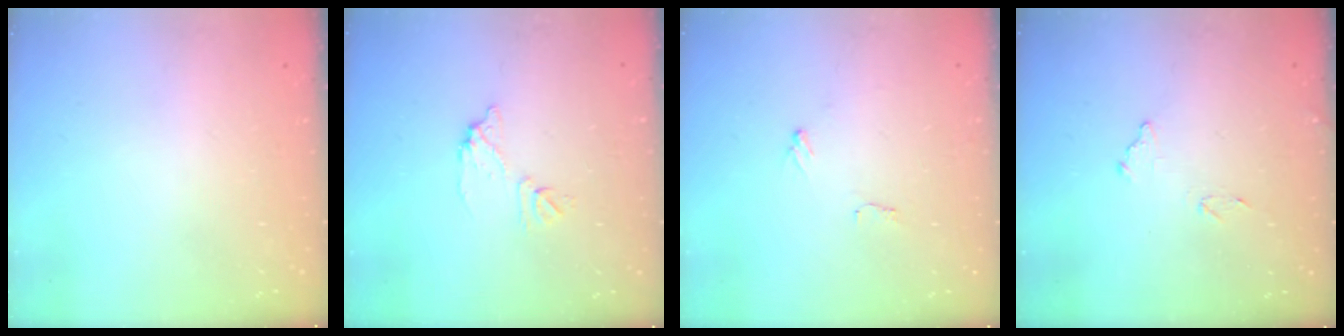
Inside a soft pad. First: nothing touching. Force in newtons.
{"total": 8.1, "press": 8.1, "slide": 0.5}
{"total": 5.4, "press": 5.4, "slide": 0.4}
{"total": 7.8, "press": 7.8, "slide": 0.5}